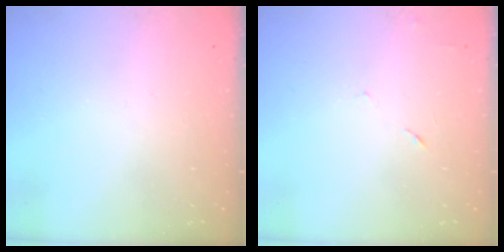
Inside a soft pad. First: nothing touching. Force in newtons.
{"total": 3.9, "press": 3.8, "slide": 0.9}